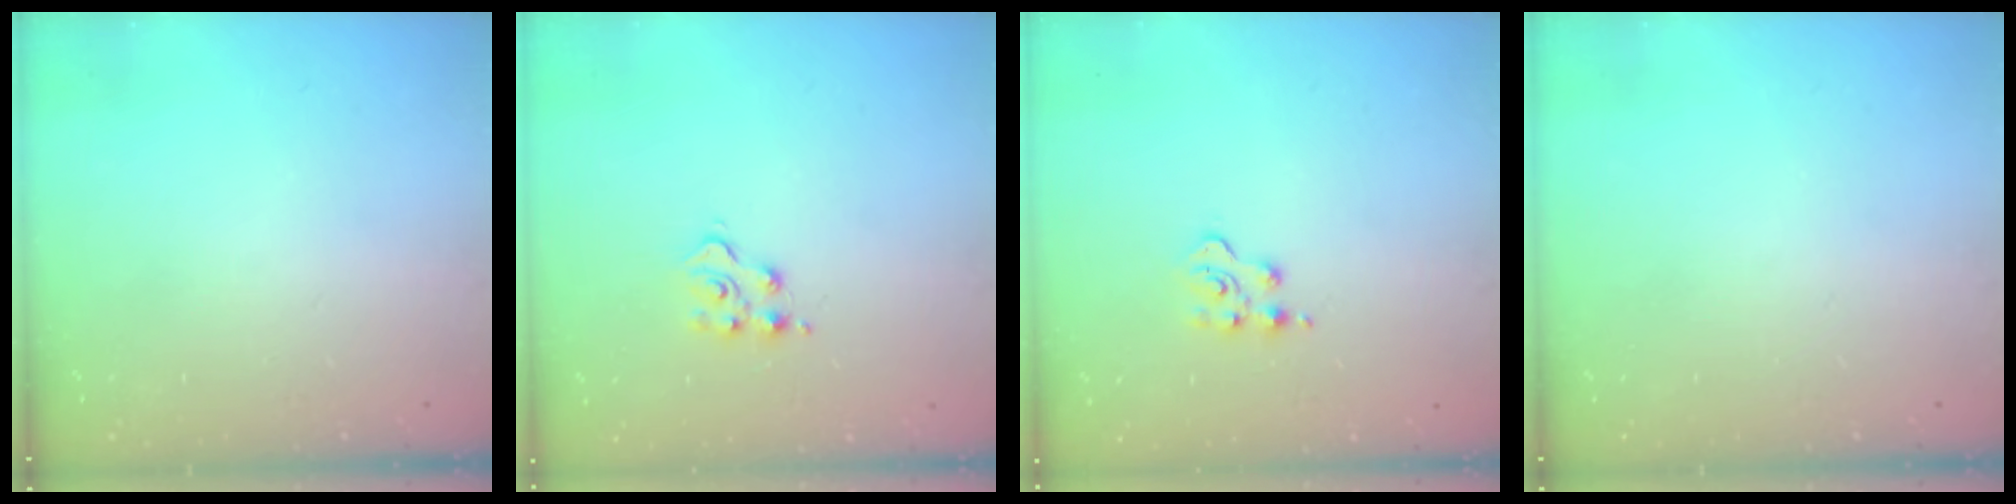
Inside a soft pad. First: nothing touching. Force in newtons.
{"total": 5.8, "press": 5.8, "slide": 0.2}
{"total": 3.8, "press": 3.8, "slide": 0.5}
{"total": 0.0}